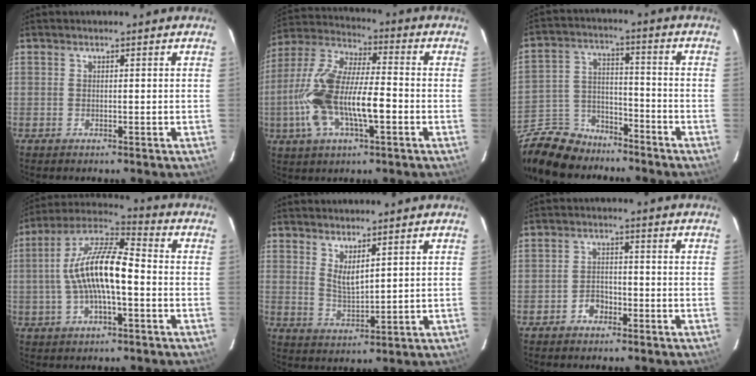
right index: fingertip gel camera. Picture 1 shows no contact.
{"total": 17.9, "force": [-4.3, 6.2, 16.2], "torque": [-0.335, -0.001, -0.084]}
{"total": 18.8, "force": [-14.4, 9.8, 7.0], "torque": [-0.187, 0.028, -0.234]}
{"total": 14.4, "force": [-1.6, 4.4, 13.6], "torque": [-0.262, 0.014, -0.036]}
{"total": 4.5, "force": [2.9, 1.3, 3.2], "torque": [-0.056, -0.010, 0.053]}
{"total": 3.3, "force": [-2.0, 2.3, 1.2], "torque": [-0.027, 0.010, -0.032]}